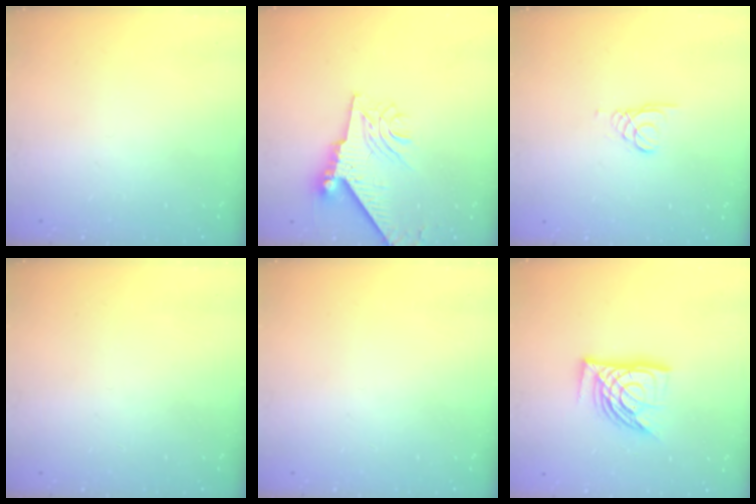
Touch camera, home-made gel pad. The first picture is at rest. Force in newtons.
{"total": 11.4, "press": 11.3, "slide": 1.5}
{"total": 1.0, "press": 1.0, "slide": 0.1}
{"total": 0.0}
{"total": 0.0}
{"total": 12.7, "press": 12.6, "slide": 1.5}